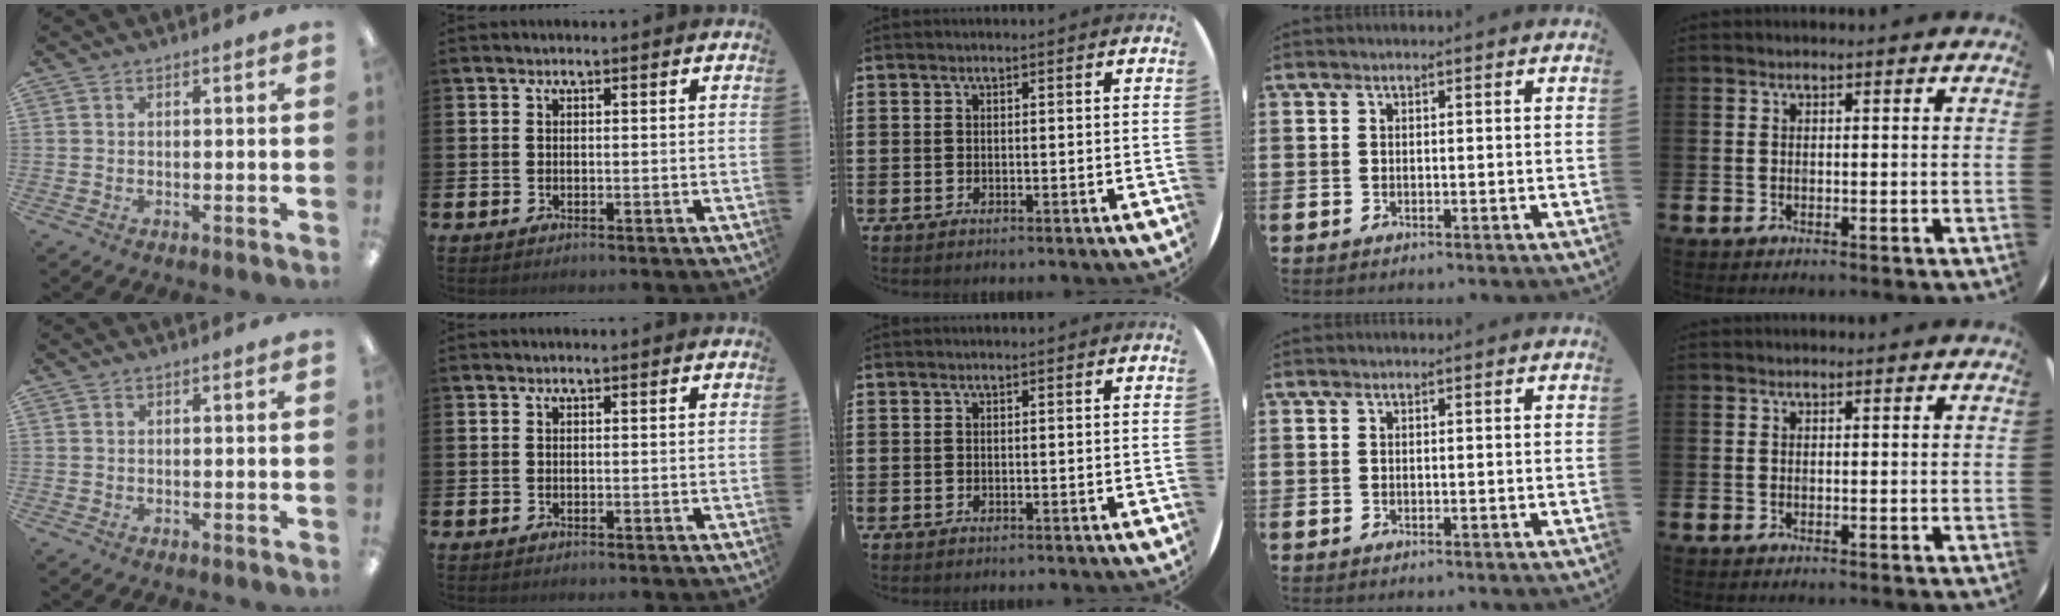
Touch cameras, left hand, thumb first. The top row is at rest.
{}